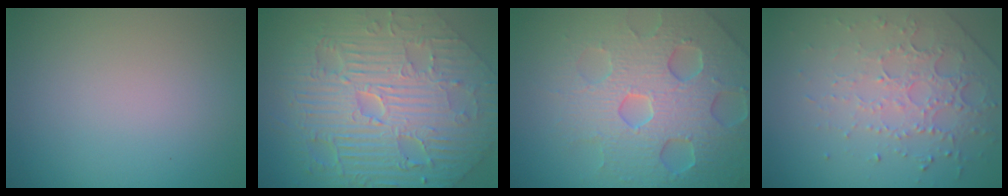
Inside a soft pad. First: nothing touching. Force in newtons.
{"total": 11.5, "press": 7.9, "slide": 8.4}
{"total": 7.0, "press": 6.8, "slide": 1.6}
{"total": 4.6, "press": 3.1, "slide": 3.4}